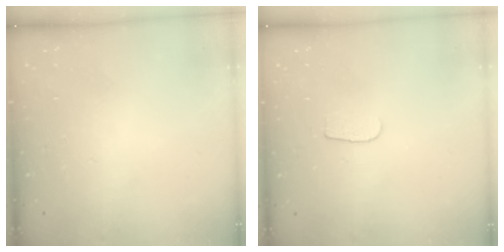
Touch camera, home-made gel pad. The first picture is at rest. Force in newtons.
{"total": 4.2, "press": 4.2, "slide": 0.4}